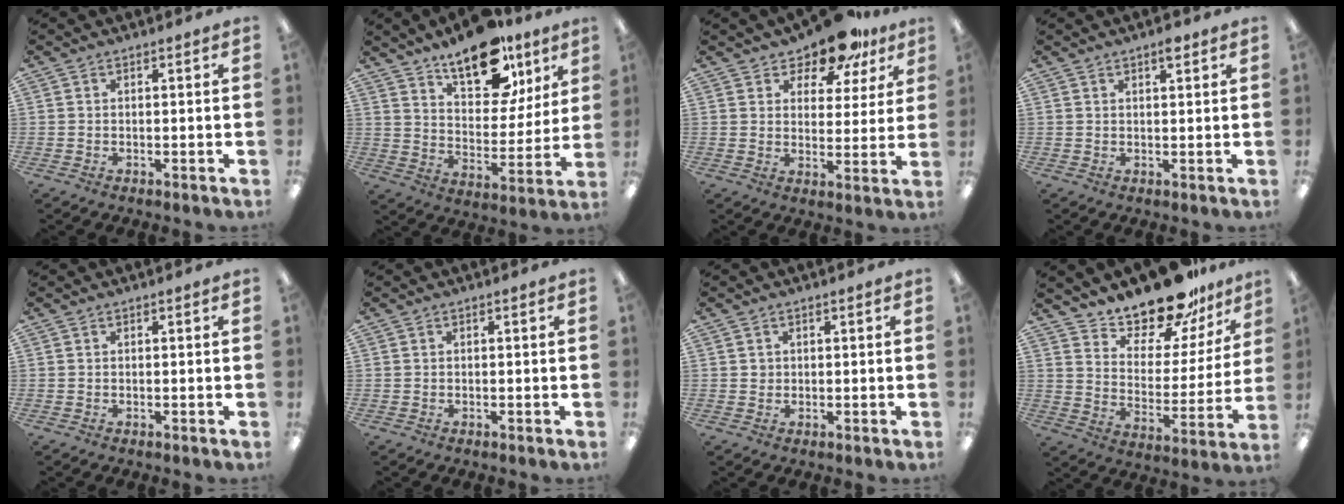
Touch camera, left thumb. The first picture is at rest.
{"total": 18.2, "force": [12.8, 8.6, 9.6], "torque": [-0.137, -0.075, 0.220]}
{"total": 12.4, "force": [10.2, 5.1, 5.0], "torque": [-0.079, -0.064, 0.185]}
{"total": 2.3, "force": [1.8, 0.6, 1.4], "torque": [-0.013, -0.005, 0.027]}
{"total": 0.0}
{"total": 0.0}
{"total": 1.1, "force": [0.3, 1.0, 0.1], "torque": [-0.003, 0.005, 0.006]}
{"total": 18.0, "force": [16.2, 5.7, 5.4], "torque": [-0.097, -0.131, 0.286]}